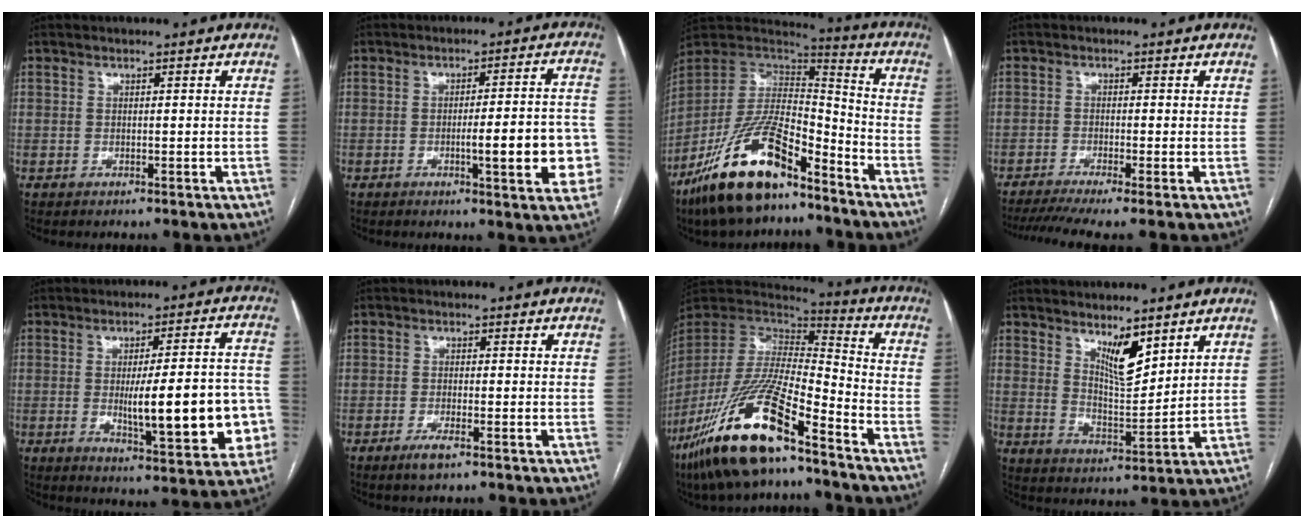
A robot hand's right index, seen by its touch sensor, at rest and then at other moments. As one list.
[{"total": 11.4, "force": [-3.1, 1.7, 10.8], "torque": [-0.126, 0.017, -0.035]}, {"total": 19.9, "force": [-13.4, 6.7, 13.2], "torque": [-0.271, -0.004, -0.245]}, {"total": 6.9, "force": [-5.2, 0.0, 4.6], "torque": [-0.078, -0.009, -0.087]}, {"total": 16.7, "force": [-2.9, 3.4, 16.1], "torque": [-0.193, 0.017, -0.026]}, {"total": 2.5, "force": [-1.7, 0.3, 1.9], "torque": [-0.039, -0.003, -0.032]}, {"total": 20.6, "force": [-13.5, 4.0, 15.1], "torque": [-0.324, -0.044, -0.255]}, {"total": 6.5, "force": [4.4, 1.5, 4.5], "torque": [-0.084, -0.015, 0.082]}]